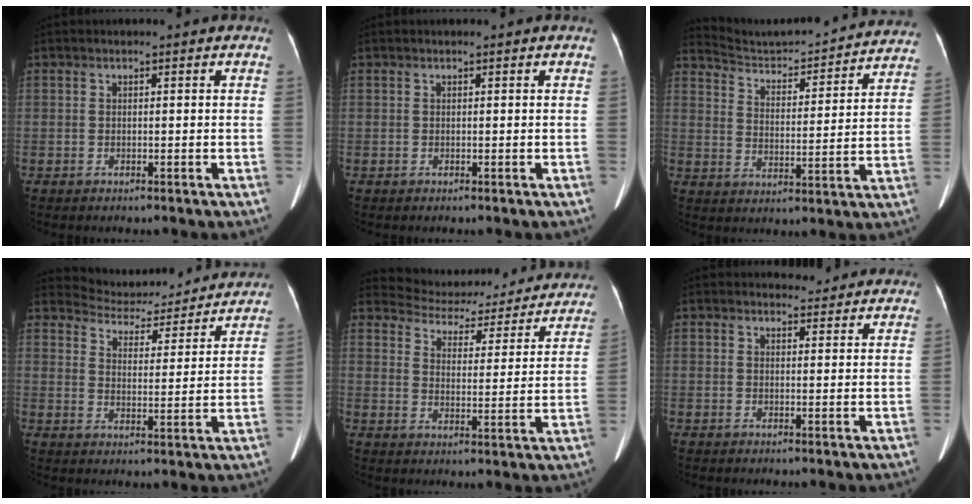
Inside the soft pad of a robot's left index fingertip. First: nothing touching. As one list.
[{"total": 0.0}, {"total": 20.8, "force": [20.0, 2.9, 4.9], "torque": [-0.067, -0.027, 0.268]}, {"total": 15.1, "force": [14.6, 3.2, 2.0], "torque": [-0.015, -0.005, 0.184]}, {"total": 20.6, "force": [19.5, 5.2, 4.2], "torque": [-0.045, -0.027, 0.234]}, {"total": 4.3, "force": [4.1, 1.4, 0.3], "torque": [0.002, 0.001, 0.038]}]